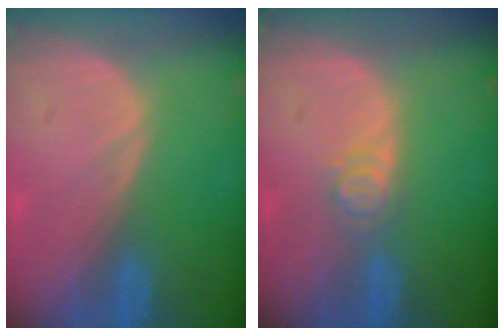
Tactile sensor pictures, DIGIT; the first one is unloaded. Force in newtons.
{"total": 2.6, "press": 2.6, "slide": 0.3}